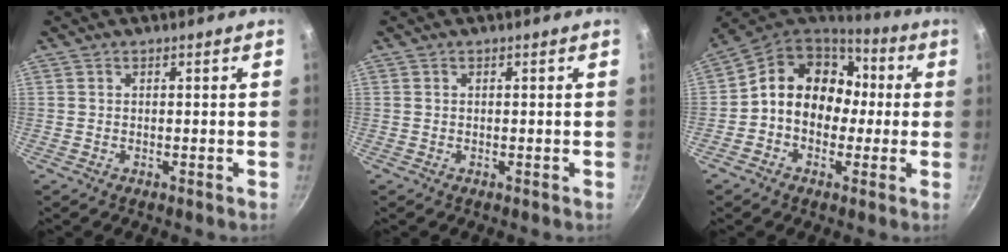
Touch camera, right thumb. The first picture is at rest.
{"total": 0.0}
{"total": 15.2, "force": [-0.4, 12.0, 9.4], "torque": [-0.110, 0.044, -0.019]}